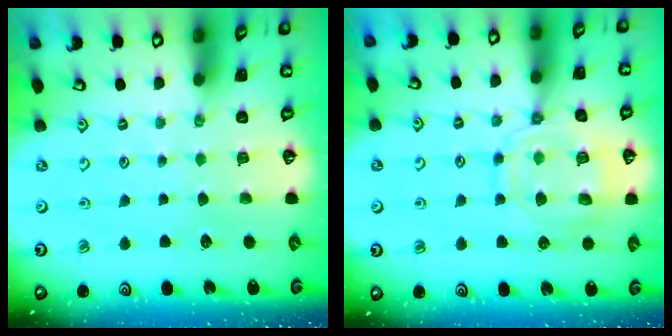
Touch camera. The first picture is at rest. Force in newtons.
{"total": 13.5, "press": 13.5, "slide": 1.2}